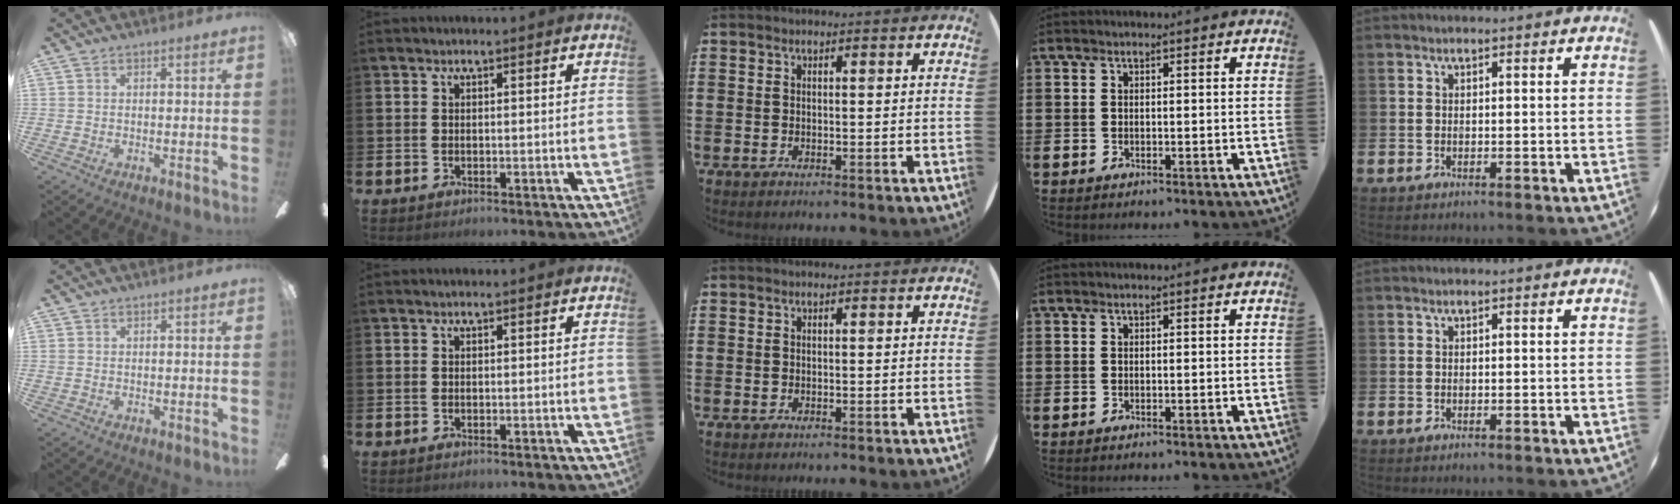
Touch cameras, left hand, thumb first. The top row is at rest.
{}